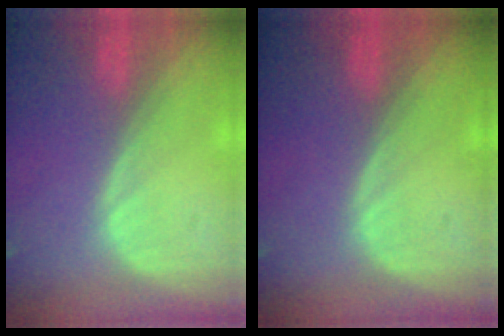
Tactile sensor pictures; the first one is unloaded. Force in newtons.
{"total": 0.0}